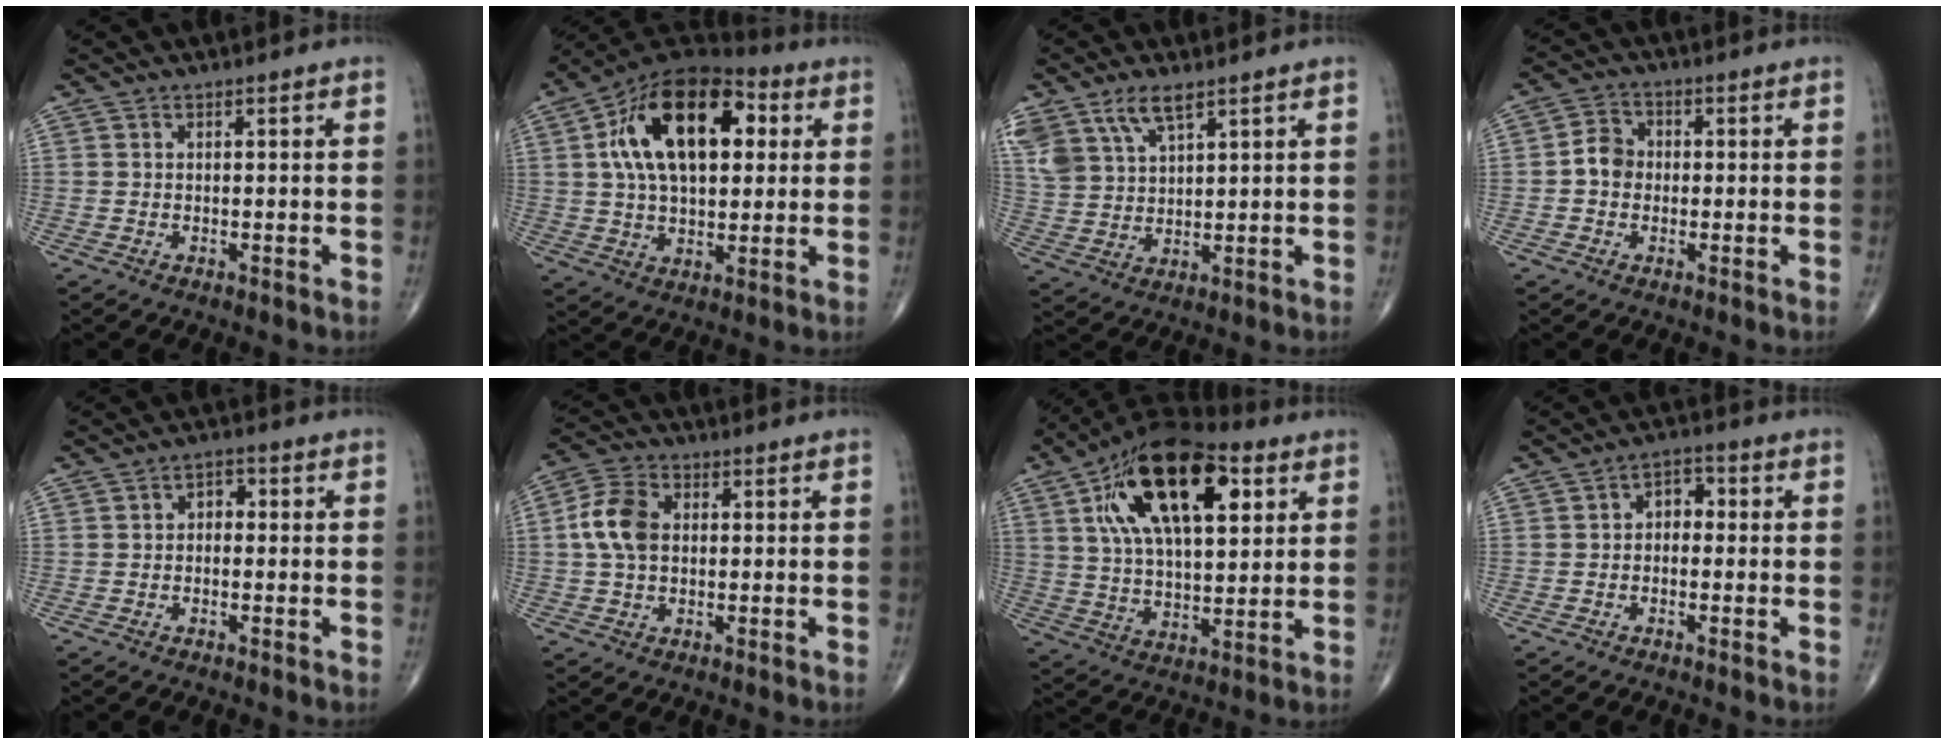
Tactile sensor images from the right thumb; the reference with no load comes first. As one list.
[{"total": 21.7, "force": [5.2, 12.1, 17.2], "torque": [-0.271, 0.016, 0.076]}, {"total": 10.3, "force": [6.5, 4.8, 6.5], "torque": [-0.128, -0.012, 0.136]}, {"total": 4.5, "force": [-0.5, 3.8, 2.3], "torque": [-0.028, 0.016, -0.017]}, {"total": 2.7, "force": [-0.1, 2.0, 1.9], "torque": [-0.011, 0.011, -0.012]}, {"total": 8.0, "force": [0.7, 5.5, 5.8], "torque": [-0.114, 0.018, 0.008]}, {"total": 23.1, "force": [8.7, 11.0, 18.3], "torque": [-0.300, -0.007, 0.143]}, {"total": 4.1, "force": [-0.1, 2.9, 2.8], "torque": [-0.024, 0.018, -0.016]}]